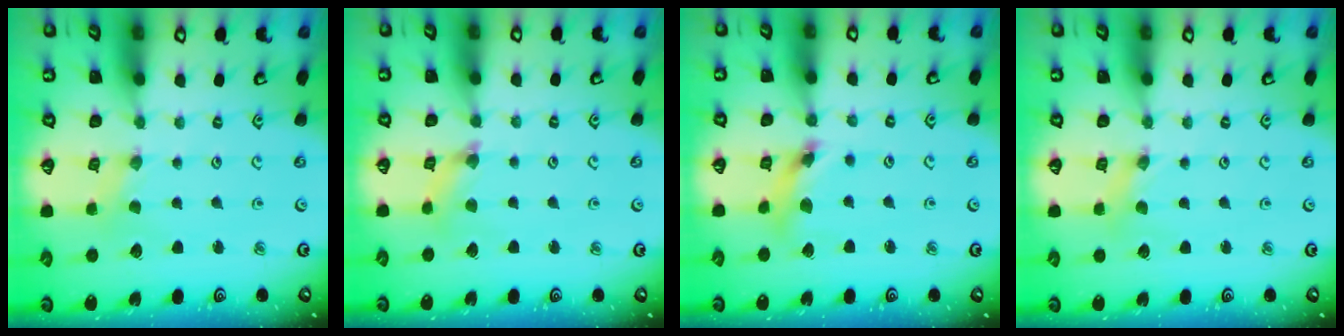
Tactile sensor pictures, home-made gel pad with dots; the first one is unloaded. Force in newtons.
{"total": 3.4, "press": 3.4, "slide": 0.4}
{"total": 8.3, "press": 8.3, "slide": 0.9}
{"total": 1.0, "press": 1.0, "slide": 0.2}